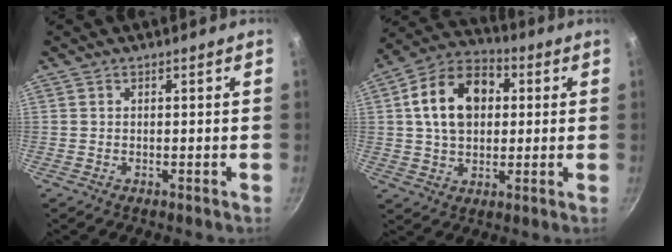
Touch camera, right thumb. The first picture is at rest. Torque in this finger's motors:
{"motor_torque": [-1.11, 1.61, 1.43, -0.01, 0.36]}